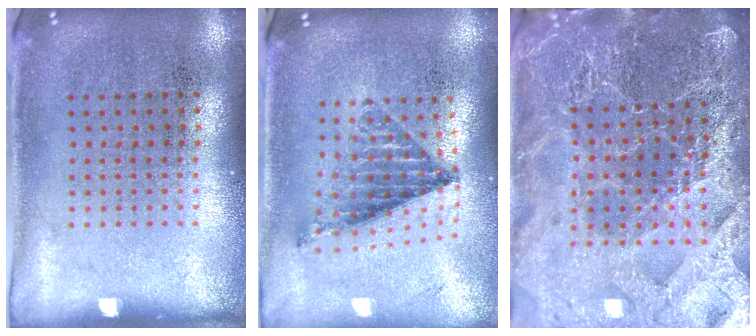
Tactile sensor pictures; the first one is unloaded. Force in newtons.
{"total": 1.0, "press": 1.0, "slide": 0.2}
{"total": 4.6, "press": 4.3, "slide": 1.6}